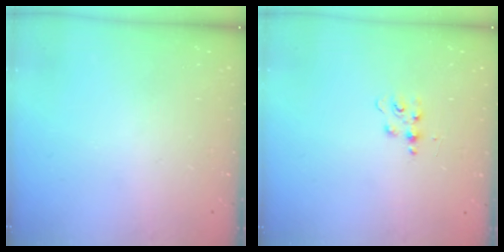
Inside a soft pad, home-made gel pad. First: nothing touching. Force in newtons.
{"total": 5.2, "press": 5.1, "slide": 0.6}